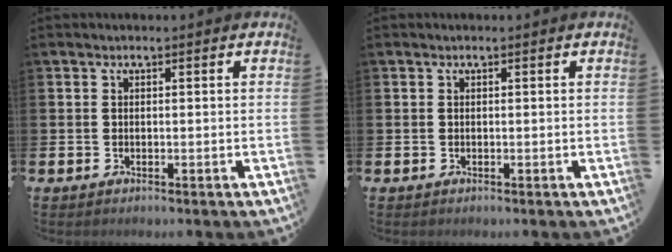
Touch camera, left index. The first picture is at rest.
{"total": 0.0}